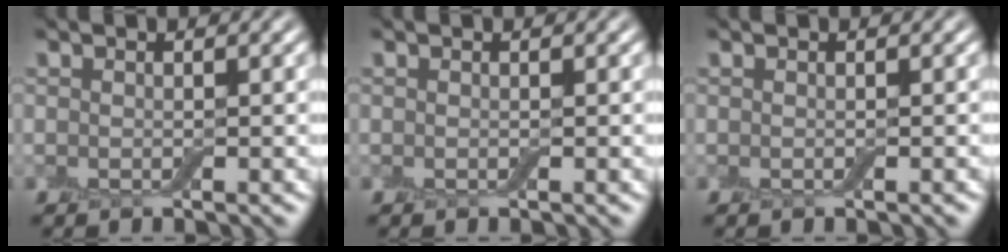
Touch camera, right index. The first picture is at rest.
{"total": 0.0}
{"total": 0.0}